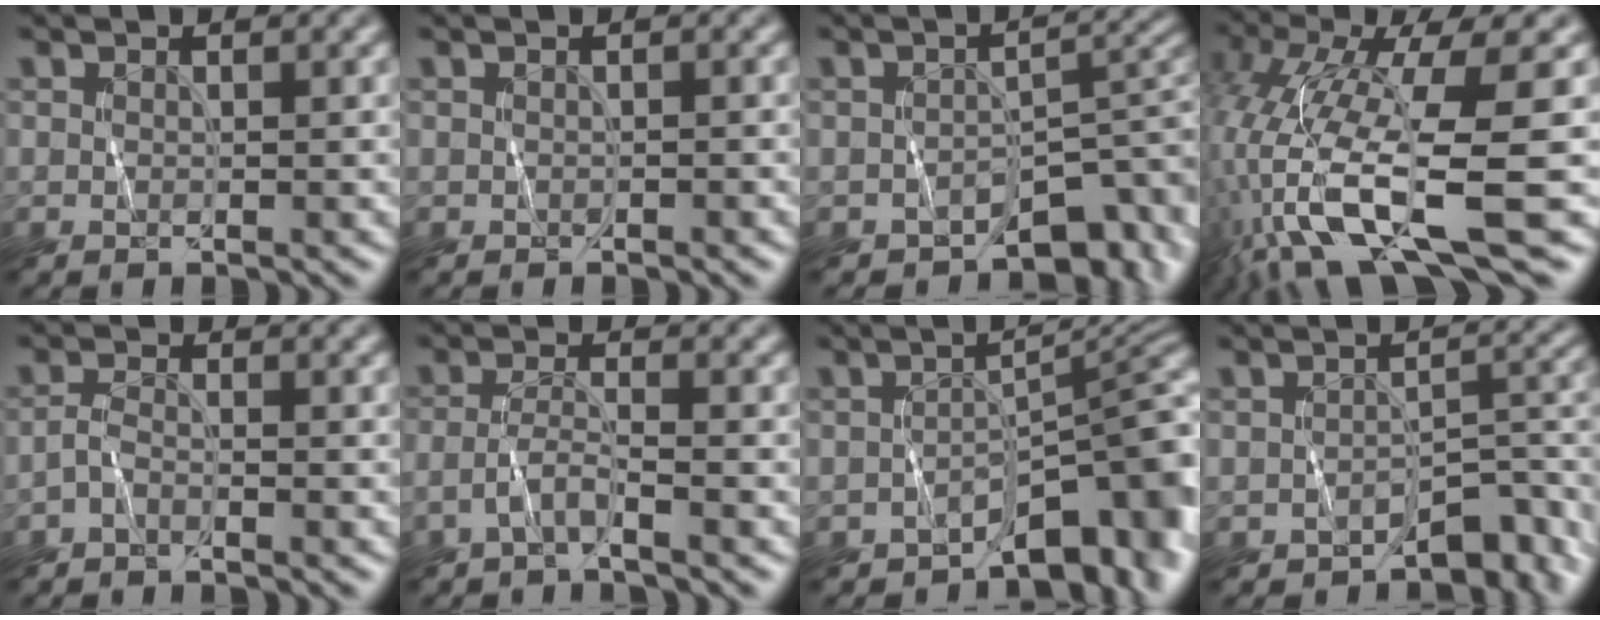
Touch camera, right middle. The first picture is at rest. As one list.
[{"total": 0.7, "force": [-0.3, -0.5, -0.5], "torque": [0.007, 0.001, -0.005]}, {"total": 5.3, "force": [-3.5, 2.6, 3.0], "torque": [-0.024, 0.002, -0.052]}, {"total": 13.4, "force": [-4.9, 3.0, 12.1], "torque": [-0.268, -0.014, -0.074]}, {"total": 1.3, "force": [-1.3, -0.4, 0.1], "torque": [-0.010, 0.003, -0.029]}, {"total": 1.9, "force": [-1.6, -0.5, 0.9], "torque": [-0.025, 0.006, -0.038]}, {"total": 6.5, "force": [-4.5, 2.1, 4.3], "torque": [-0.037, 0.010, -0.073]}, {"total": 5.1, "force": [-3.8, 2.1, 2.6], "torque": [-0.014, 0.004, -0.060]}]